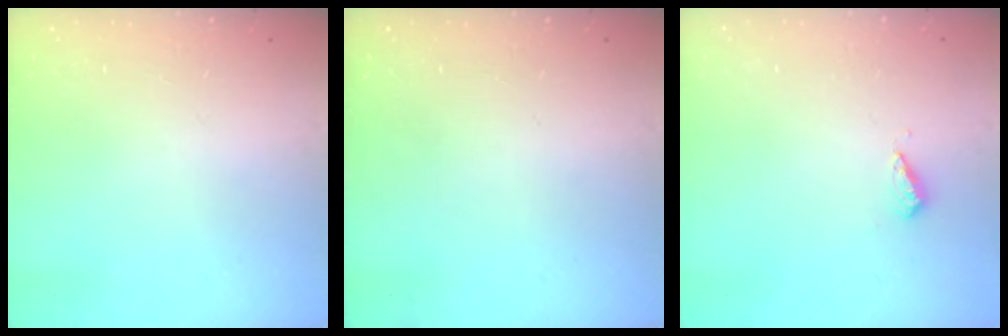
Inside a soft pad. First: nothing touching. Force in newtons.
{"total": 0.0}
{"total": 2.8, "press": 2.8, "slide": 0.7}